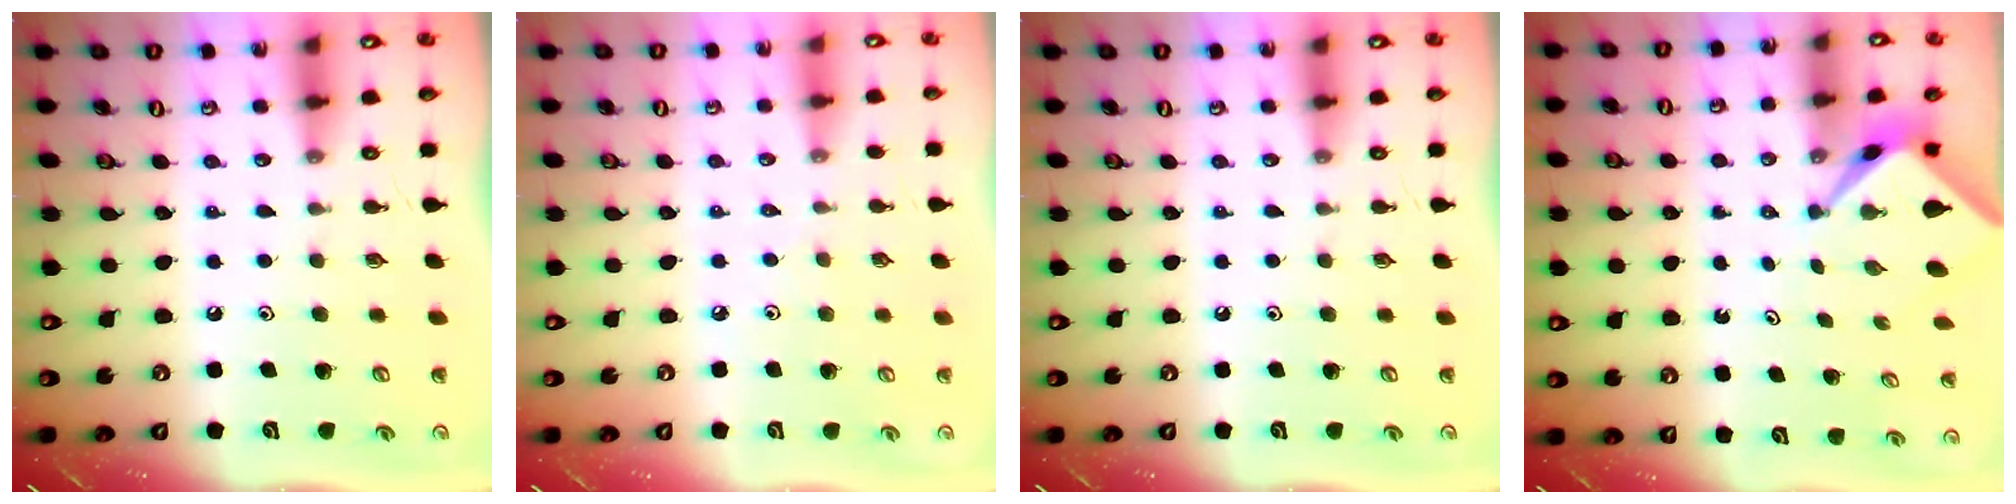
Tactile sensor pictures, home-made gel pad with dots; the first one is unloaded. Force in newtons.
{"total": 2.7, "press": 2.6, "slide": 0.6}
{"total": 0.0}
{"total": 2.3, "press": 2.3, "slide": 0.2}